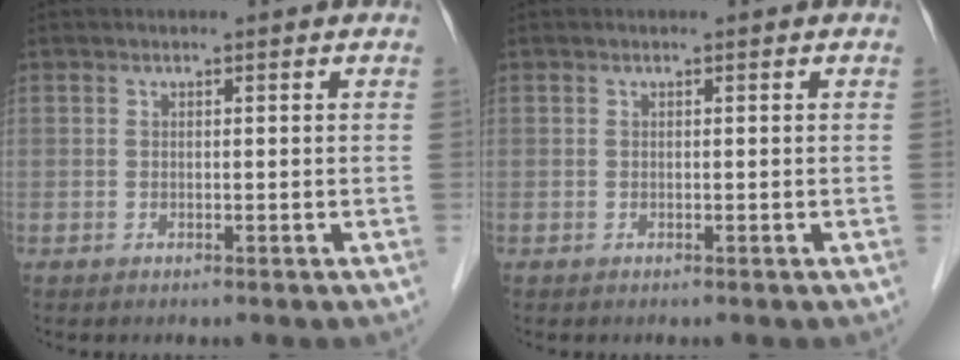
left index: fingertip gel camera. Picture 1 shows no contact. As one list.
[{"total": 0.0}]